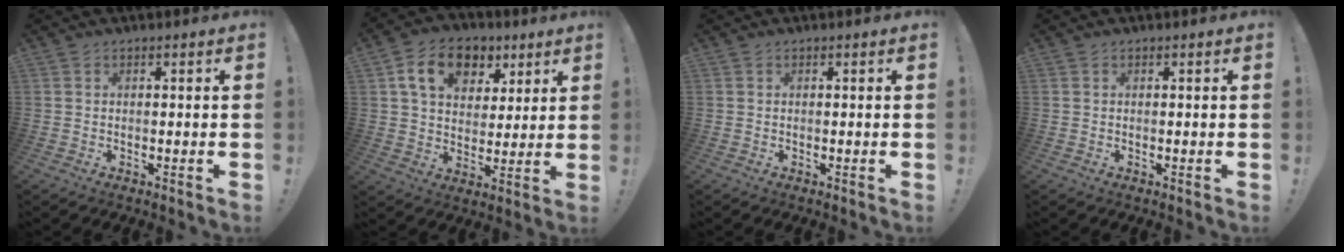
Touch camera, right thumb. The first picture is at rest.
{"total": 14.2, "force": [6.5, 10.2, 7.4], "torque": [-0.110, -0.020, 0.123]}
{"total": 0.0}
{"total": 0.0}